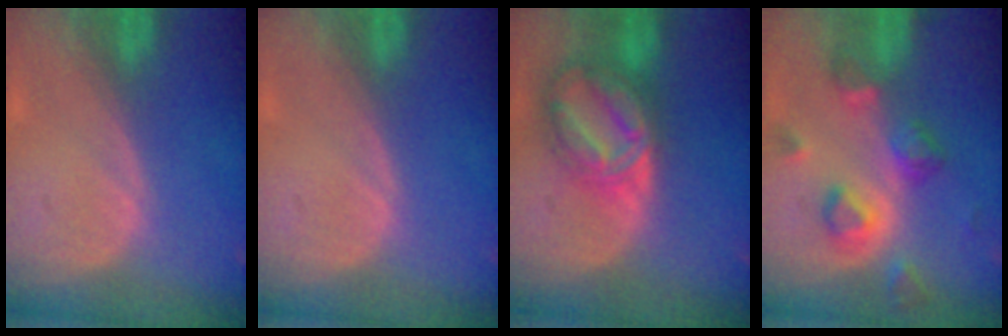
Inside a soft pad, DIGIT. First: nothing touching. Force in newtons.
{"total": 0.0}
{"total": 8.2, "press": 8.2, "slide": 0.6}
{"total": 7.3, "press": 6.9, "slide": 2.5}